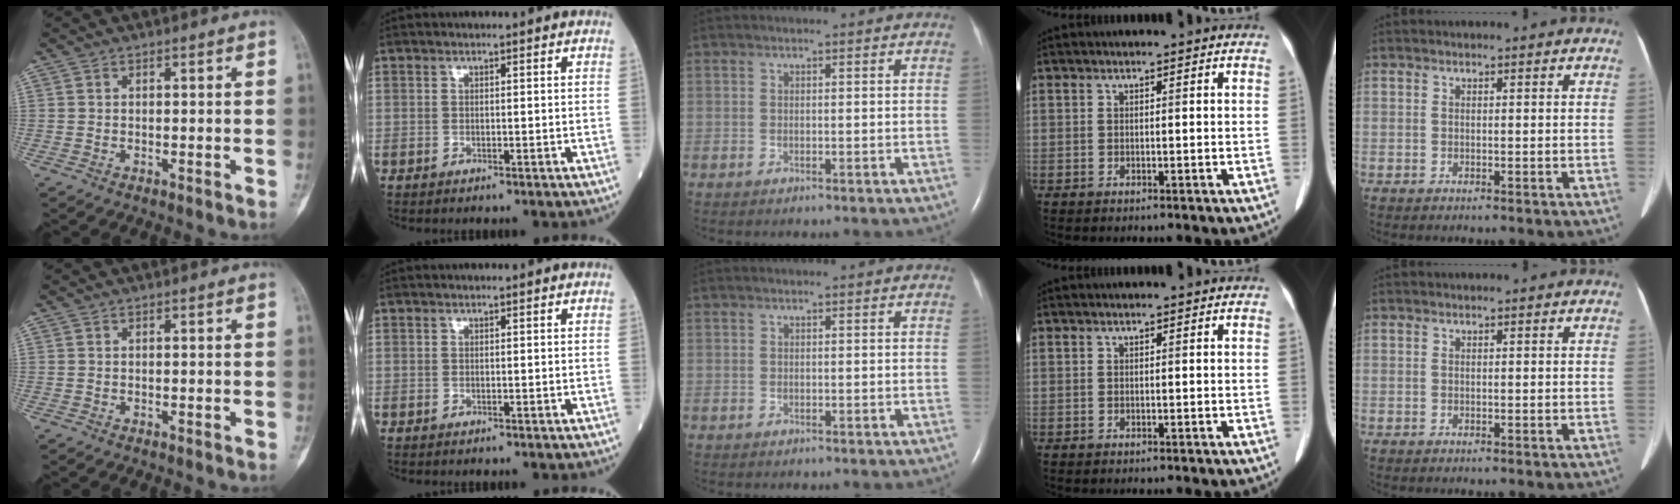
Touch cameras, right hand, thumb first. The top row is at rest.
{}